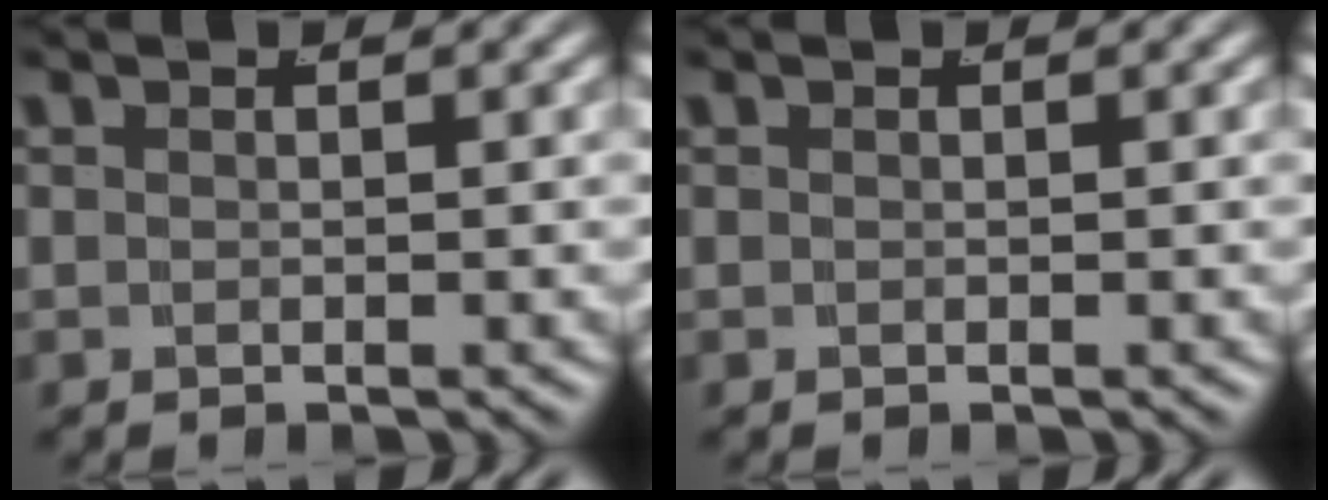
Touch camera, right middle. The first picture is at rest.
{"total": 0.0}